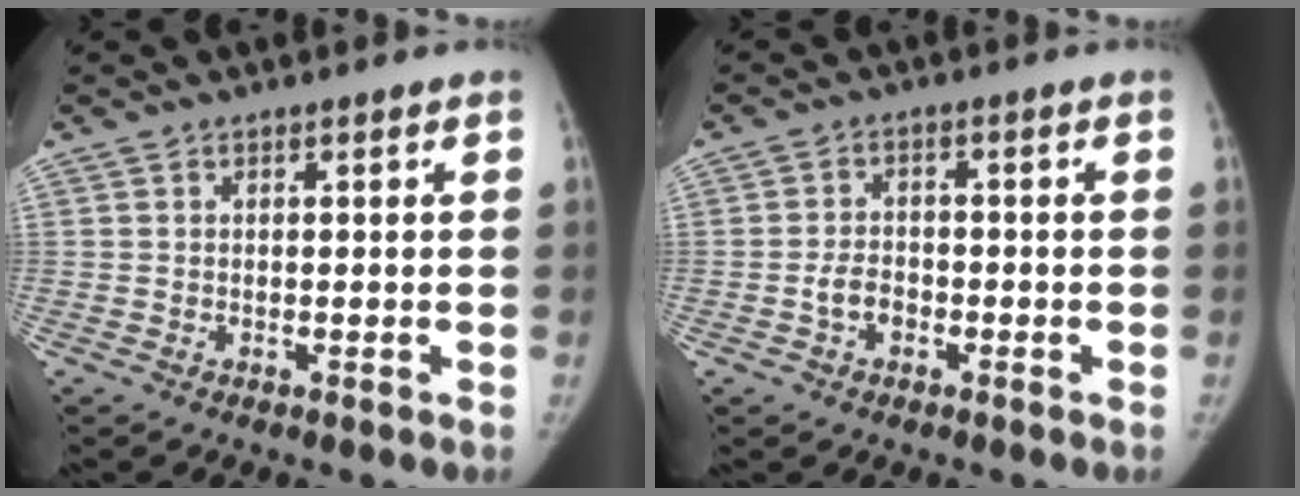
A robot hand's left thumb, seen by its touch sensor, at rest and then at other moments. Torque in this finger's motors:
{"motor_torque": [-0.21, 0.22, 0.18, 0.33, 0.08]}